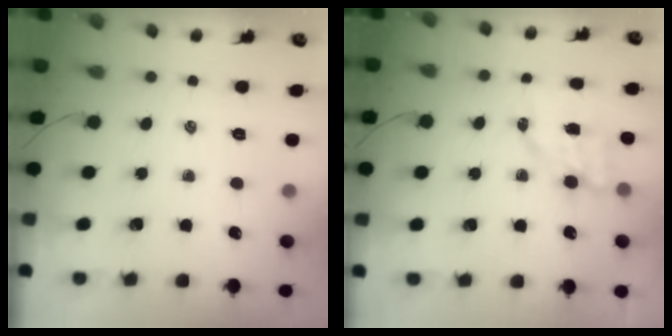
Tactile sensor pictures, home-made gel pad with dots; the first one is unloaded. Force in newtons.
{"total": 4.9, "press": 4.8, "slide": 0.8}